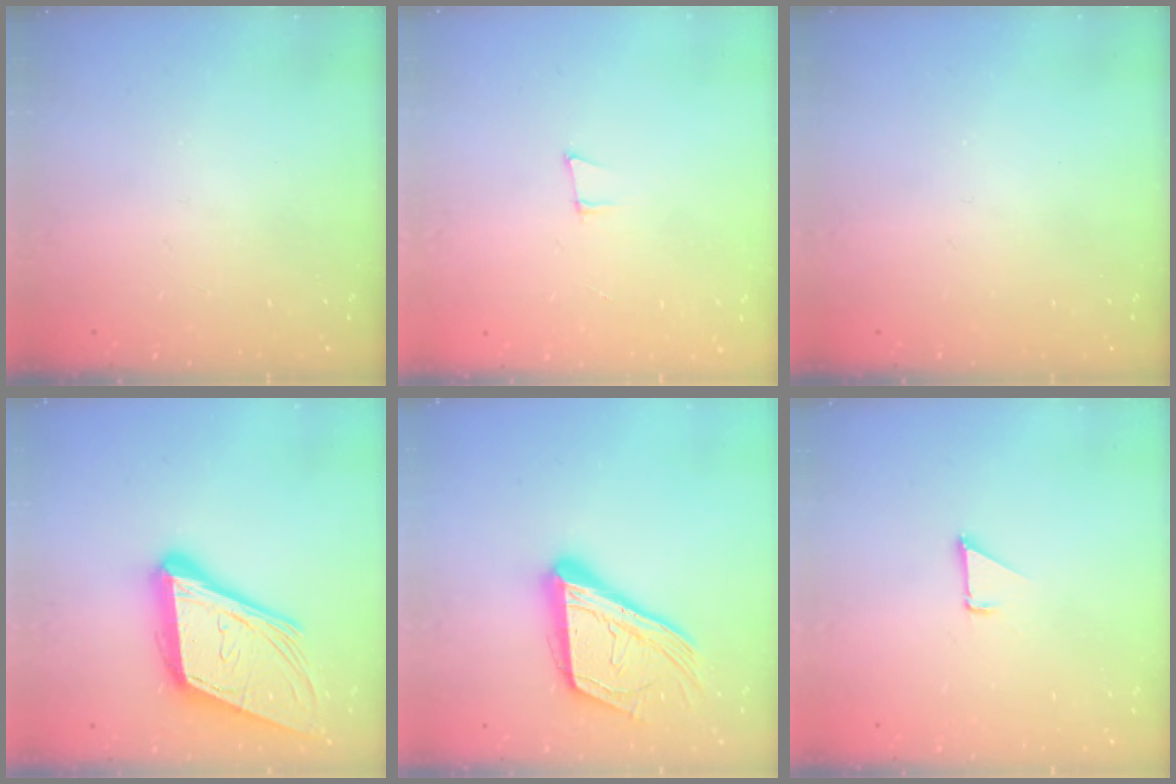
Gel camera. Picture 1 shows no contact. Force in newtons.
{"total": 5.0, "press": 4.1, "slide": 2.9}
{"total": 0.0}
{"total": 22.1, "press": 21.7, "slide": 4.6}
{"total": 21.0, "press": 20.8, "slide": 2.7}
{"total": 1.1, "press": 1.1, "slide": 0.1}